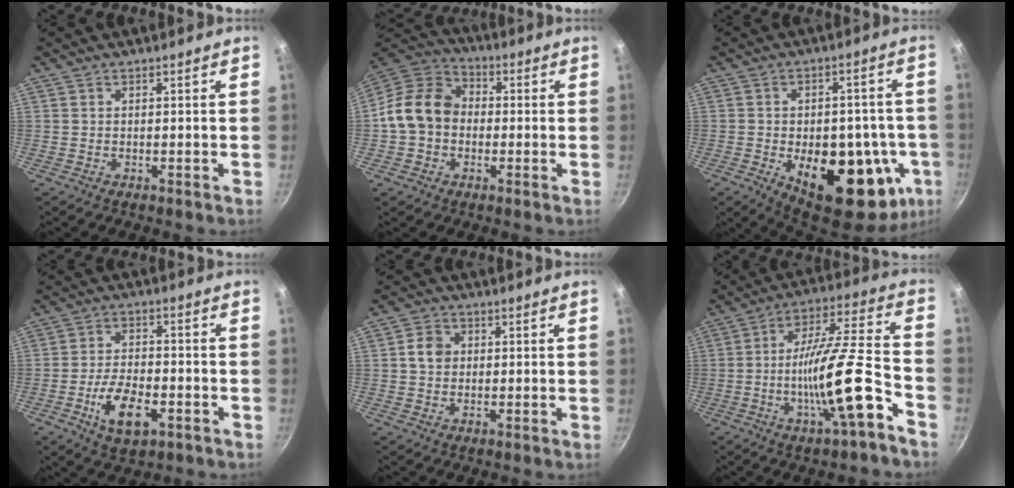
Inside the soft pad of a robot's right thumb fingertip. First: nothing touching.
{"total": 12.8, "force": [-0.8, 10.4, 7.5], "torque": [-0.100, 0.033, -0.035]}
{"total": 23.8, "force": [-6.6, 12.5, 19.2], "torque": [-0.209, 0.007, -0.074]}
{"total": 10.1, "force": [-4.0, 4.9, 7.9], "torque": [-0.135, 0.018, -0.069]}
{"total": 4.3, "force": [0.6, 3.7, 2.2], "torque": [-0.023, 0.007, 0.003]}
{"total": 17.6, "force": [-7.4, 3.2, 15.6], "torque": [-0.239, 0.047, -0.129]}